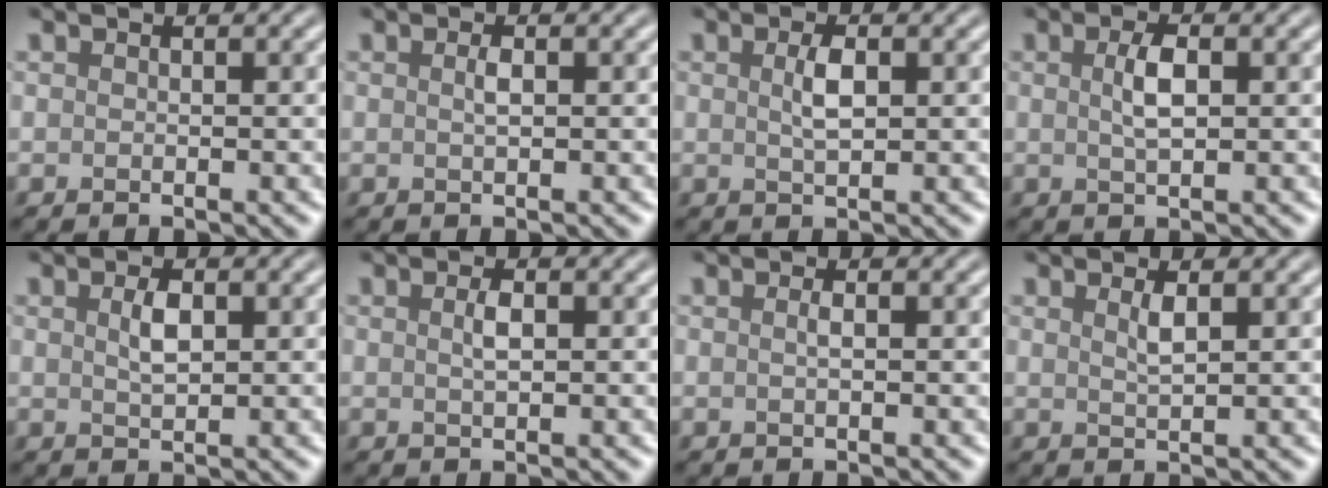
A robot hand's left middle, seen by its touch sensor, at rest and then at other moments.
{"total": 0.9, "force": [0.2, 0.2, 0.9], "torque": [-0.017, 0.002, 0.003]}
{"total": 2.0, "force": [0.5, 0.7, 1.9], "torque": [-0.040, 0.000, 0.010]}
{"total": 2.4, "force": [0.5, 0.9, 2.2], "torque": [-0.046, 0.003, 0.008]}
{"total": 2.0, "force": [0.6, 0.9, 1.7], "torque": [-0.036, 0.000, 0.013]}
{"total": 1.3, "force": [0.3, 0.3, 1.2], "torque": [-0.023, 0.002, 0.004]}
{"total": 0.8, "force": [0.1, 0.2, 0.8], "torque": [-0.013, 0.004, 0.000]}
{"total": 1.3, "force": [0.7, 0.3, 1.1], "torque": [-0.021, 0.000, 0.011]}